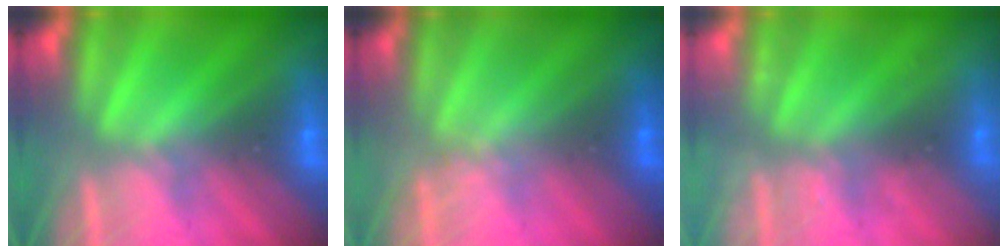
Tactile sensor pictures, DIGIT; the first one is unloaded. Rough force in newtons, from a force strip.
{"total": 1.3}
{"total": 2.2}